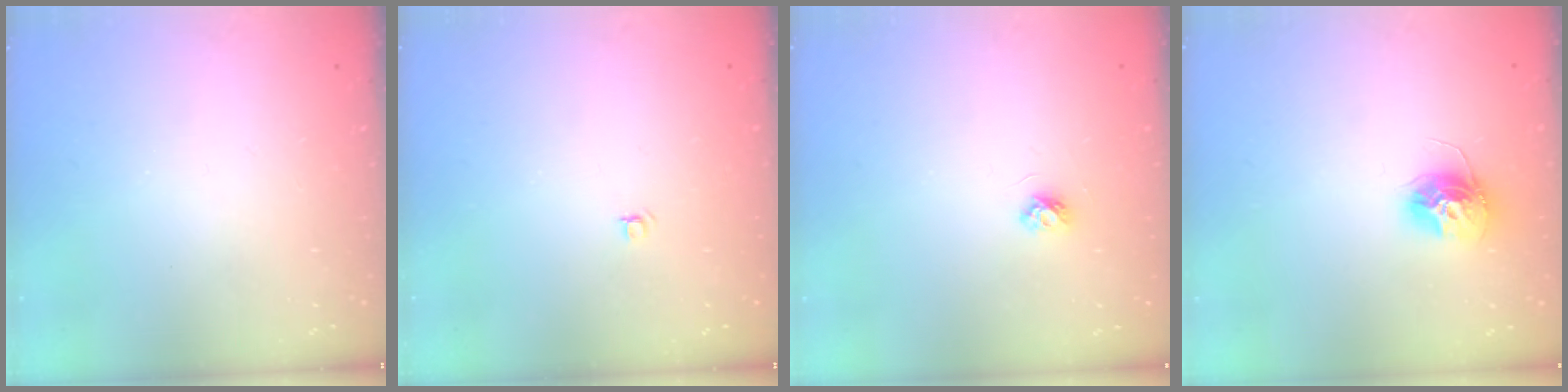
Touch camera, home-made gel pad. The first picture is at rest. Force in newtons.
{"total": 3.4, "press": 3.4, "slide": 0.3}
{"total": 3.7, "press": 3.7, "slide": 0.4}
{"total": 12.1, "press": 12.1, "slide": 1.1}